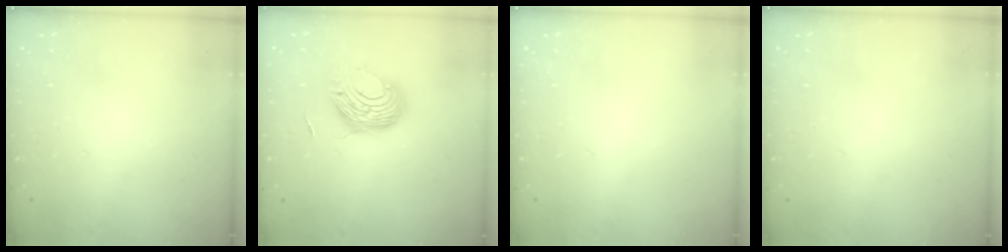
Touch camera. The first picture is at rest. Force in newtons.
{"total": 9.3, "press": 9.3, "slide": 0.6}
{"total": 0.0}
{"total": 0.0}